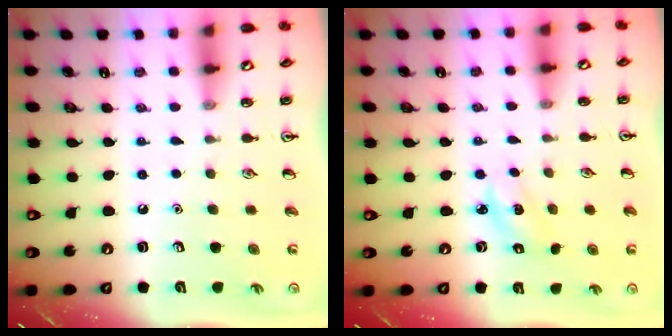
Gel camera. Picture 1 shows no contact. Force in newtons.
{"total": 2.4, "press": 2.3, "slide": 0.5}